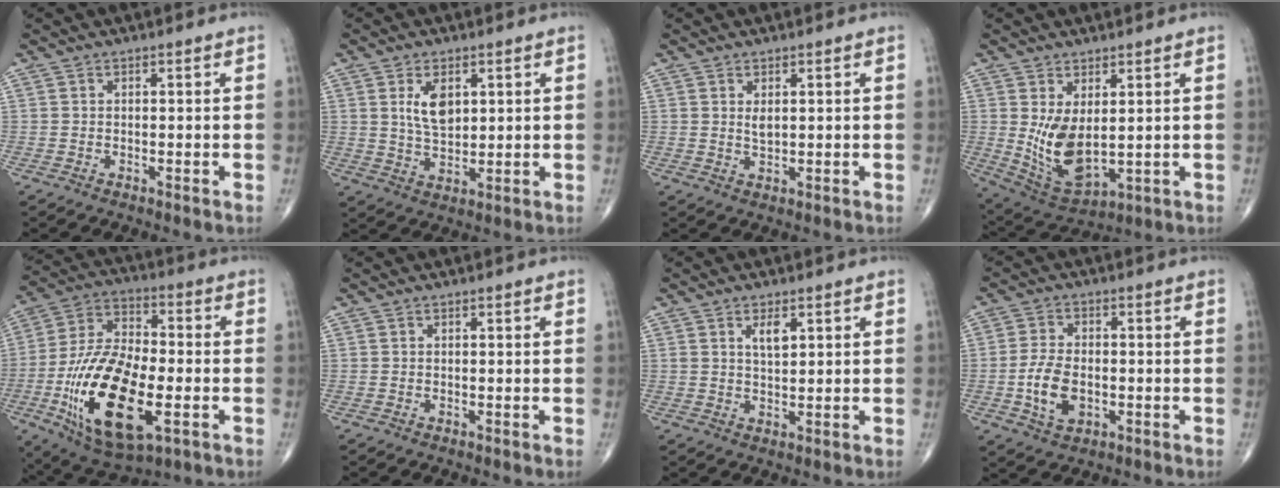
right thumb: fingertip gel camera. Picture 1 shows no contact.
{"total": 6.5, "force": [2.1, 3.6, 4.9], "torque": [-0.077, -0.014, 0.045]}
{"total": 1.8, "force": [0.7, 0.8, 1.5], "torque": [-0.024, -0.007, 0.015]}
{"total": 10.5, "force": [1.0, 5.4, 8.9], "torque": [-0.156, -0.021, 0.042]}
{"total": 23.2, "force": [-6.2, 10.6, 19.6], "torque": [-0.373, 0.011, -0.100]}
{"total": 0.0}
{"total": 3.4, "force": [1.5, 1.4, 2.7], "torque": [-0.042, -0.011, 0.028]}
{"total": 7.7, "force": [-1.6, 4.6, 6.0], "torque": [-0.111, 0.003, -0.026]}